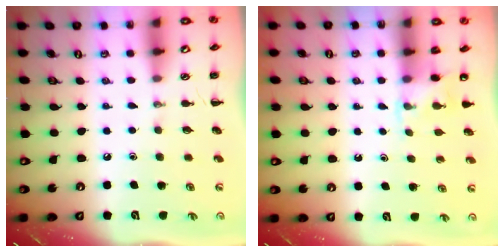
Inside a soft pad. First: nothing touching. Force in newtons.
{"total": 4.4, "press": 4.1, "slide": 1.4}